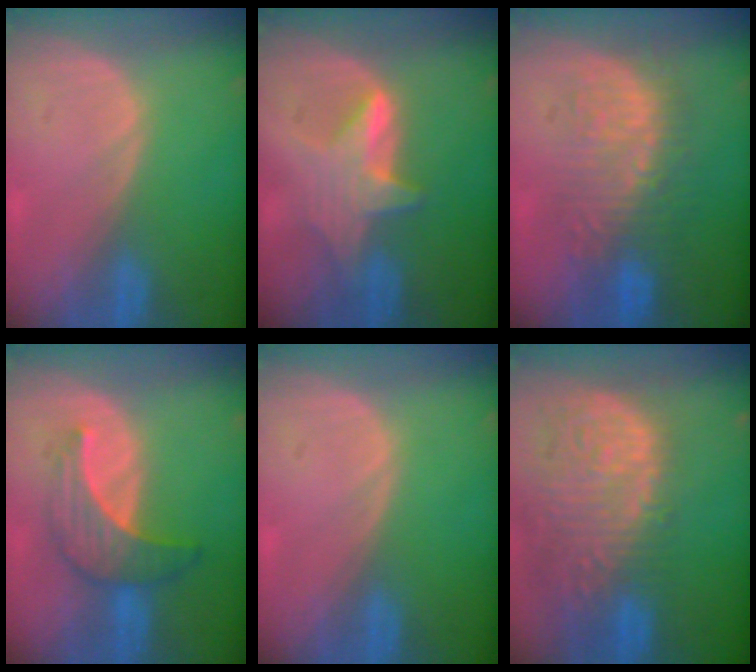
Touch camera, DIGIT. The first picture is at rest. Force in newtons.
{"total": 5.9, "press": 5.8, "slide": 0.8}
{"total": 8.9, "press": 8.8, "slide": 1.5}
{"total": 7.0, "press": 6.6, "slide": 2.3}
{"total": 0.0}
{"total": 14.7, "press": 12.1, "slide": 8.4}